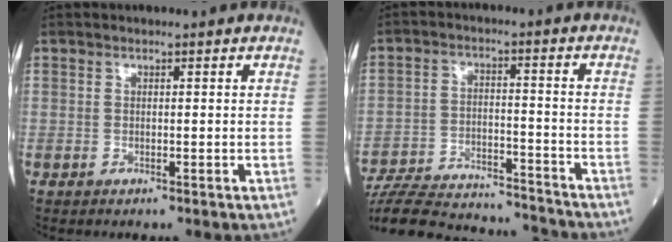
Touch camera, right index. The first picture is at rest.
{"total": 20.3, "force": [-19.3, 2.8, 5.6], "torque": [-0.131, -0.008, -0.286]}